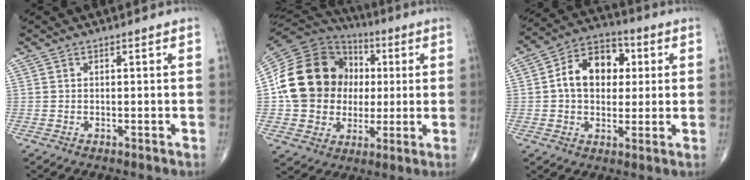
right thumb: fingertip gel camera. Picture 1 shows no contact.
{"total": 21.7, "force": [1.6, 18.2, 11.7], "torque": [-0.193, 0.033, 0.039]}
{"total": 12.5, "force": [1.9, 9.0, 8.5], "torque": [-0.105, 0.017, 0.022]}